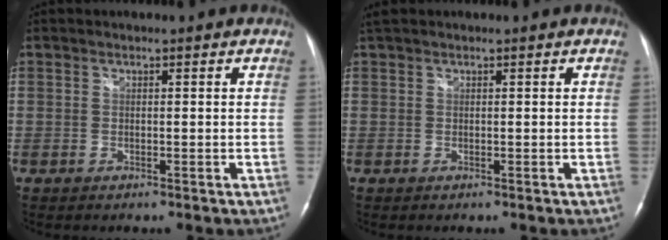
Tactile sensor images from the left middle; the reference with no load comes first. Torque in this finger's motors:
{"motor_torque": [0.22, -0.15, -0.06, 0.03]}